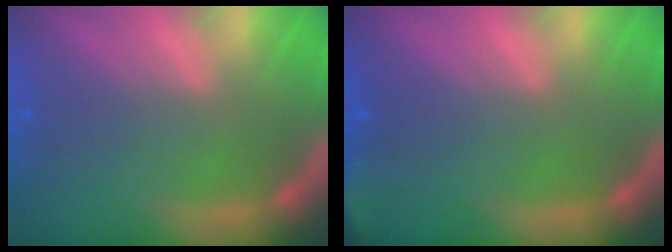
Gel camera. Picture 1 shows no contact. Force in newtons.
{"total": 2.4}